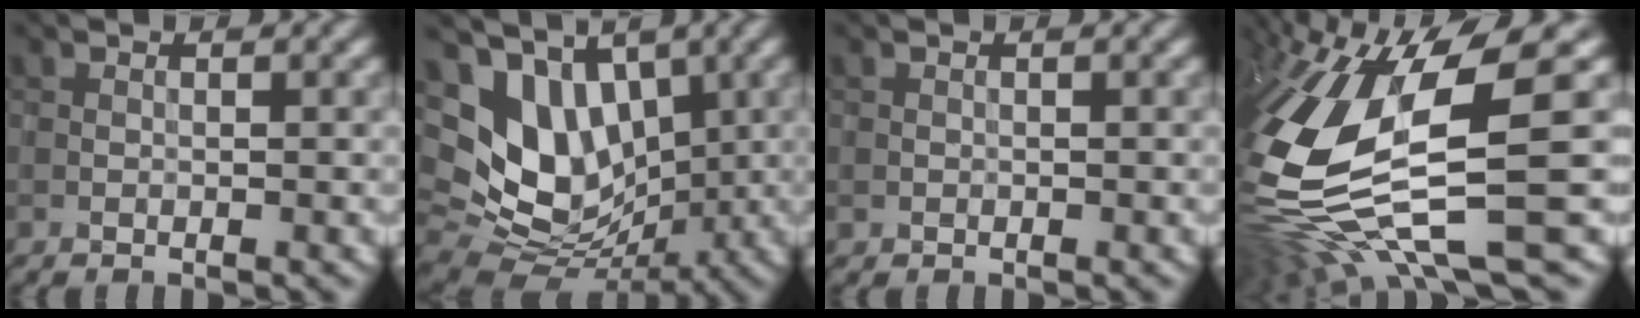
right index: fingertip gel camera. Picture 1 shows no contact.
{"total": 8.3, "force": [2.1, 6.2, 5.1], "torque": [-0.086, -0.011, 0.043]}
{"total": 0.0}
{"total": 13.9, "force": [-0.6, 4.4, 13.2], "torque": [-0.289, -0.022, 0.012]}